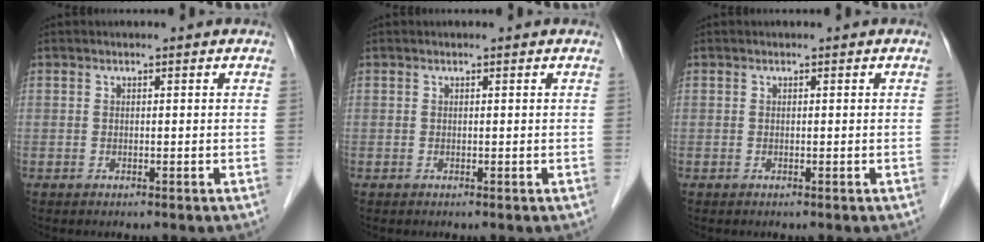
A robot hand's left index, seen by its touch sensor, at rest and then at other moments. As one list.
[{"total": 0.0}, {"total": 0.0}]